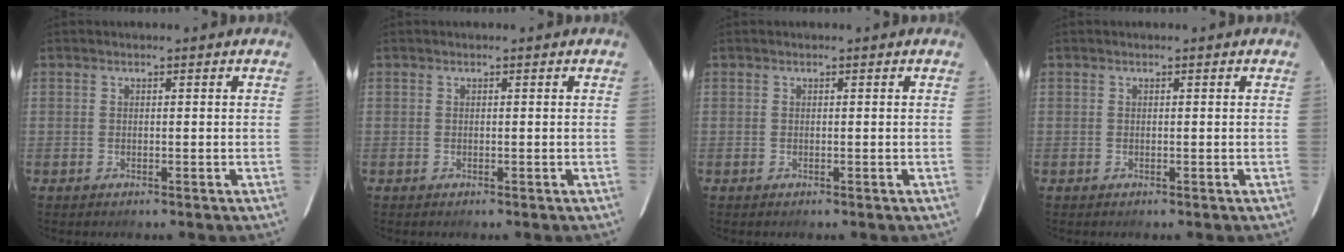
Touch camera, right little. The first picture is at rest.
{"total": 0.0}
{"total": 0.0}
{"total": 0.0}